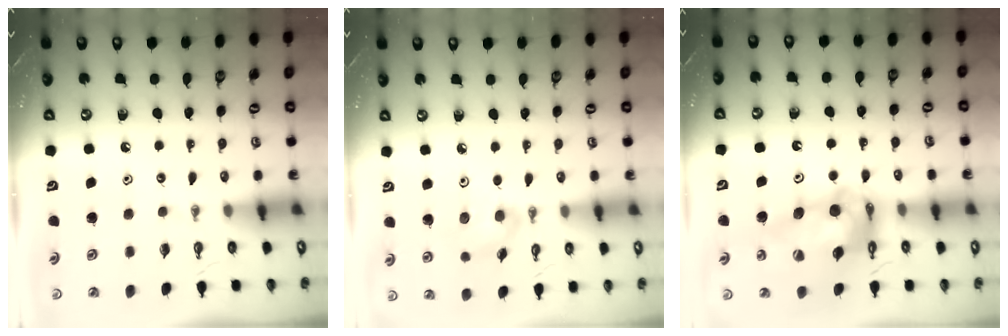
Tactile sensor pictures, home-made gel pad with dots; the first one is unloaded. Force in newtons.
{"total": 5.7, "press": 5.5, "slide": 1.6}
{"total": 16.2, "press": 16.1, "slide": 1.7}